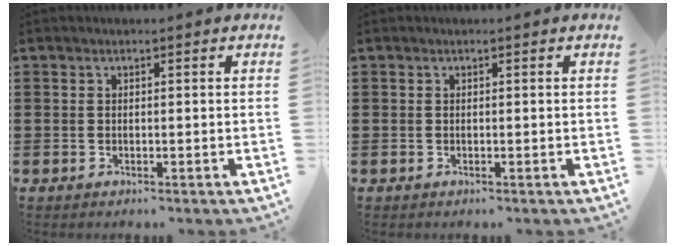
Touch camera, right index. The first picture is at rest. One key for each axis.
{"total": 0.0}